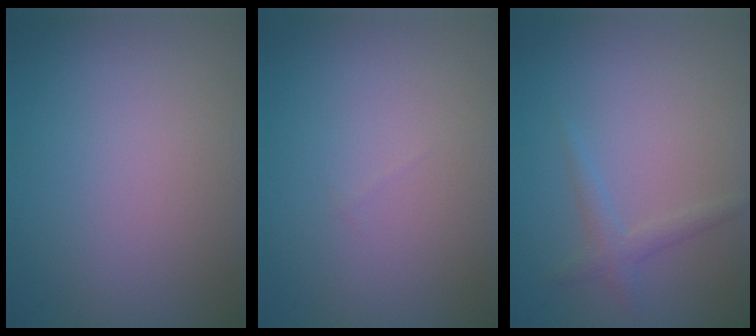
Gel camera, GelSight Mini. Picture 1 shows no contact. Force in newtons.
{"total": 0.0}
{"total": 1.5, "press": 1.5, "slide": 0.0}